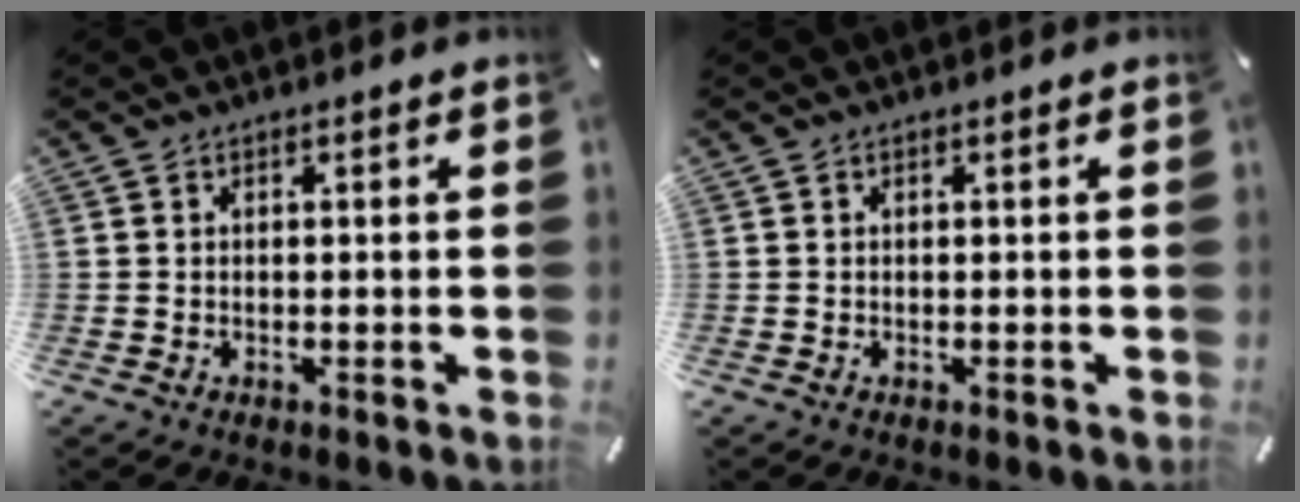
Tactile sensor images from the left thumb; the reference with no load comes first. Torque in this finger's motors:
{"motor_torque": [0.00, 0.00, 0.03, 0.02, 0.00]}